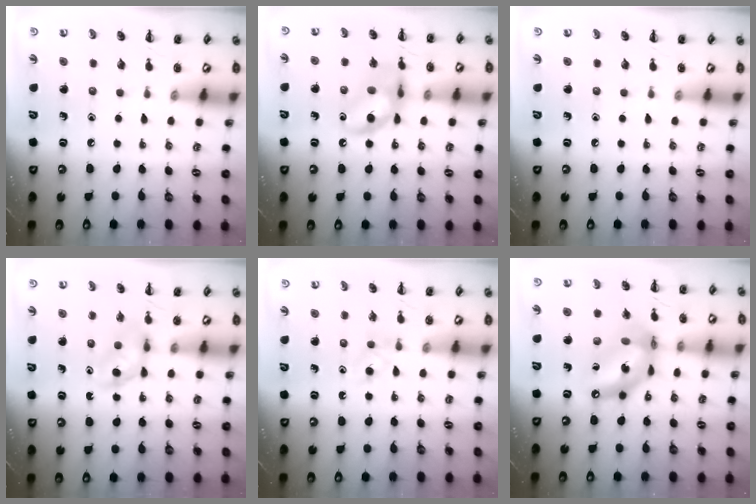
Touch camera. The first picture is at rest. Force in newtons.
{"total": 13.8, "press": 13.6, "slide": 2.5}
{"total": 0.0}
{"total": 3.5, "press": 3.2, "slide": 1.5}
{"total": 2.6, "press": 2.3, "slide": 1.2}
{"total": 13.6, "press": 13.1, "slide": 3.6}